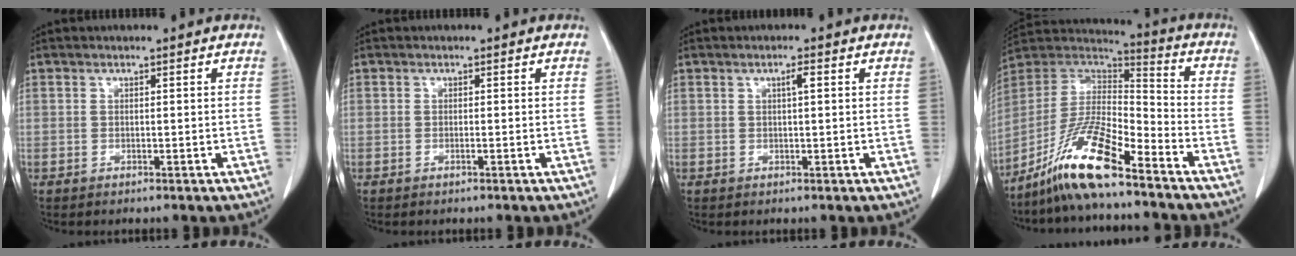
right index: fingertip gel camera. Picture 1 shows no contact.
{"total": 0.0}
{"total": 1.3, "force": [0.4, 0.0, 1.3], "torque": [-0.024, 0.003, 0.007]}
{"total": 13.7, "force": [-9.7, 1.9, 9.5], "torque": [-0.183, 0.008, -0.178]}